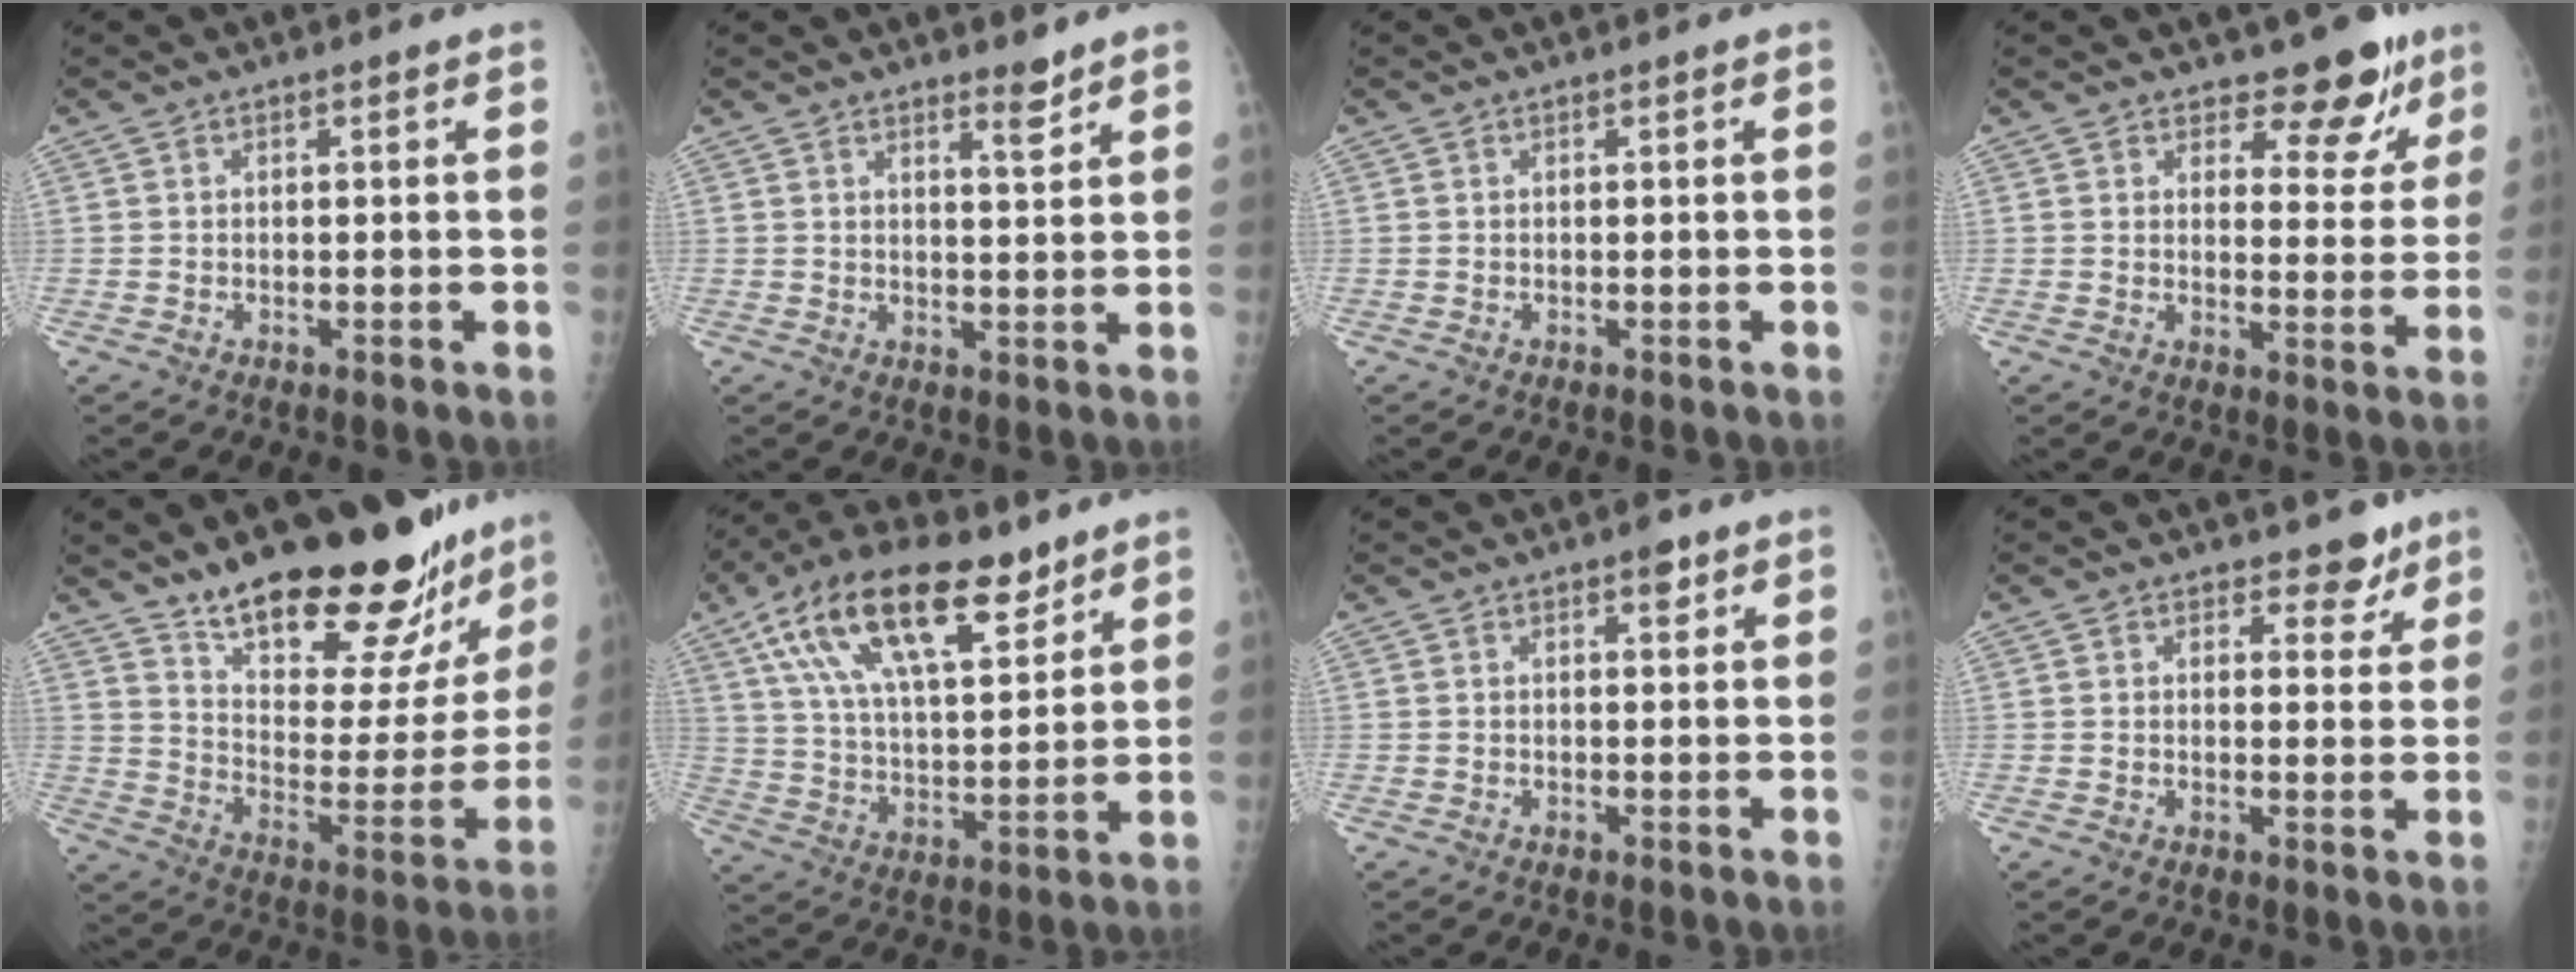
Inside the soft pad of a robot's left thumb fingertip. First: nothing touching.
{"total": 3.1, "force": [2.5, 0.5, 1.7], "torque": [-0.021, -0.024, 0.038]}
{"total": 0.0}
{"total": 8.7, "force": [6.7, 4.4, 3.3], "torque": [-0.005, -0.048, 0.084]}
{"total": 27.1, "force": [21.5, 8.4, 14.2], "torque": [-0.168, -0.119, 0.311]}
{"total": 21.3, "force": [12.1, 9.2, 14.9], "torque": [-0.239, -0.028, 0.216]}
{"total": 2.1, "force": [1.3, 0.9, 1.4], "torque": [-0.011, -0.005, 0.016]}
{"total": 4.3, "force": [3.2, 2.5, 1.4], "torque": [0.013, -0.018, 0.041]}